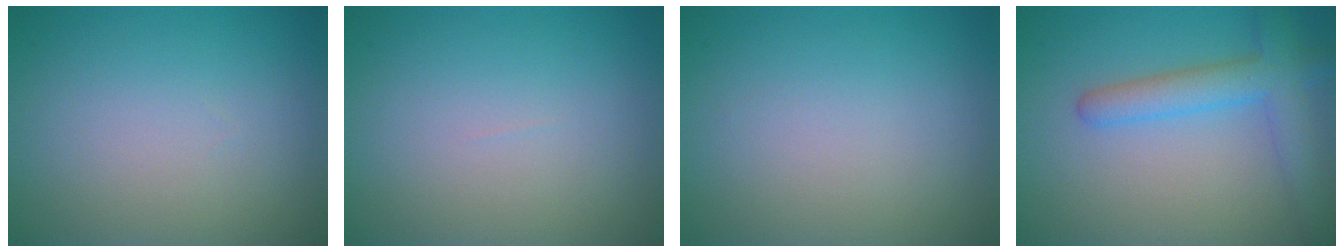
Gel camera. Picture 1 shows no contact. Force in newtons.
{"total": 0.0}
{"total": 0.0}
{"total": 4.2, "press": 4.2, "slide": 0.2}